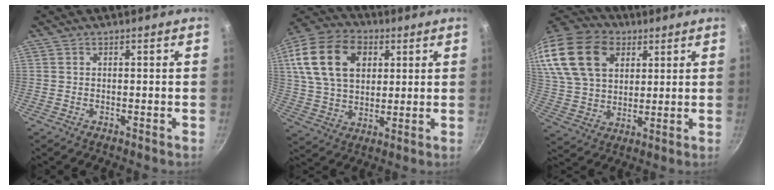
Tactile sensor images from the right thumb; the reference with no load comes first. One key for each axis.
{"total": 19.0, "fx": 5.8, "fy": 13.1, "fz": 12.5, "tx": -0.210, "ty": 0.004, "tz": 0.098}
{"total": 24.0, "fx": 10.1, "fy": 16.3, "fz": 14.5, "tx": -0.285, "ty": 0.005, "tz": 0.188}